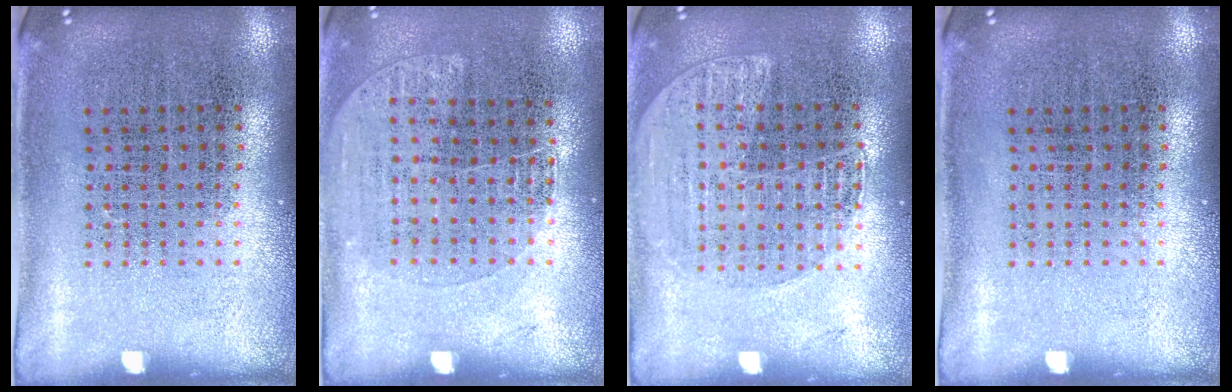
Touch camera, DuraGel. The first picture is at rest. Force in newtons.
{"total": 1.1, "press": 0.9, "slide": 0.6}
{"total": 1.3, "press": 1.3, "slide": 0.2}
{"total": 0.0}